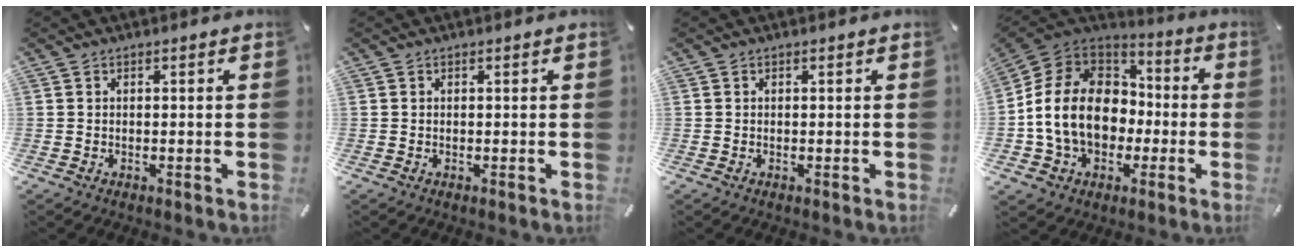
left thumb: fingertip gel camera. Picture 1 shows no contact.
{"total": 0.0}
{"total": 0.0}
{"total": 16.8, "force": [-3.0, 13.6, 9.5], "torque": [-0.214, 0.028, -0.050]}